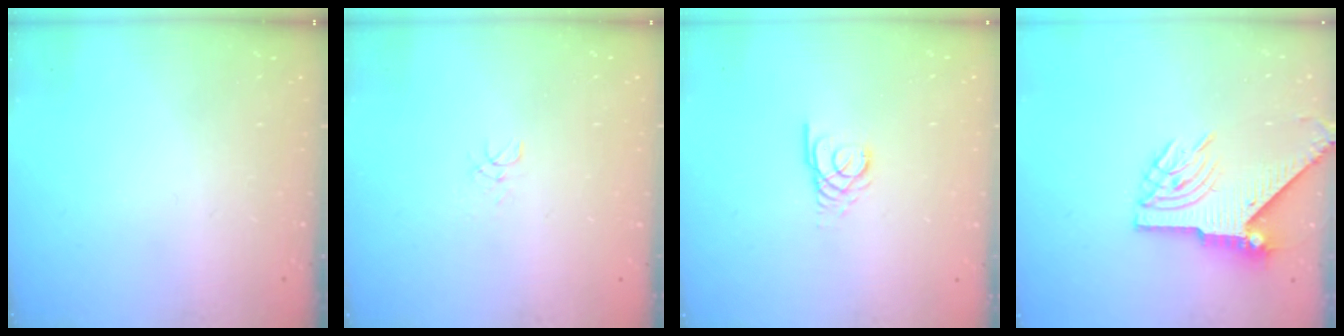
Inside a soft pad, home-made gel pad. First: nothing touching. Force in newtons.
{"total": 3.0, "press": 3.0, "slide": 0.2}
{"total": 2.4, "press": 2.4, "slide": 0.1}
{"total": 8.8, "press": 8.7, "slide": 1.3}